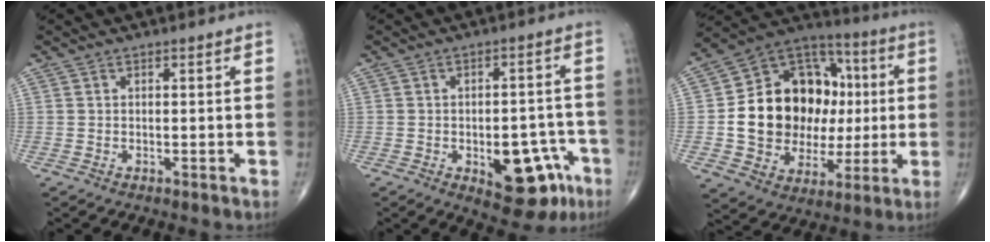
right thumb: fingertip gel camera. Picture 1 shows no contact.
{"total": 13.2, "force": [-5.3, 6.8, 10.0], "torque": [-0.093, 0.035, -0.058]}
{"total": 25.4, "force": [1.1, 18.4, 17.5], "torque": [-0.249, 0.028, 0.032]}